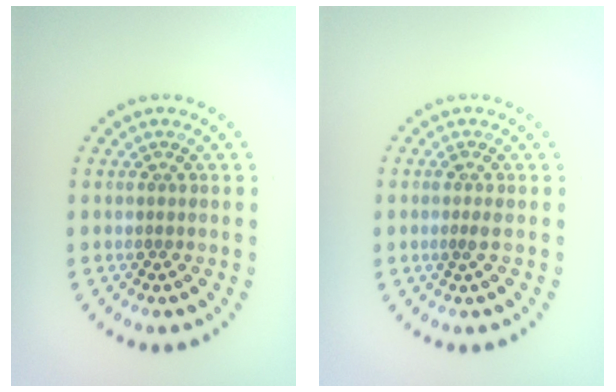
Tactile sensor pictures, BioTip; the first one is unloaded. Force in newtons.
{"total": 1.0, "press": 0.8, "slide": 0.6}